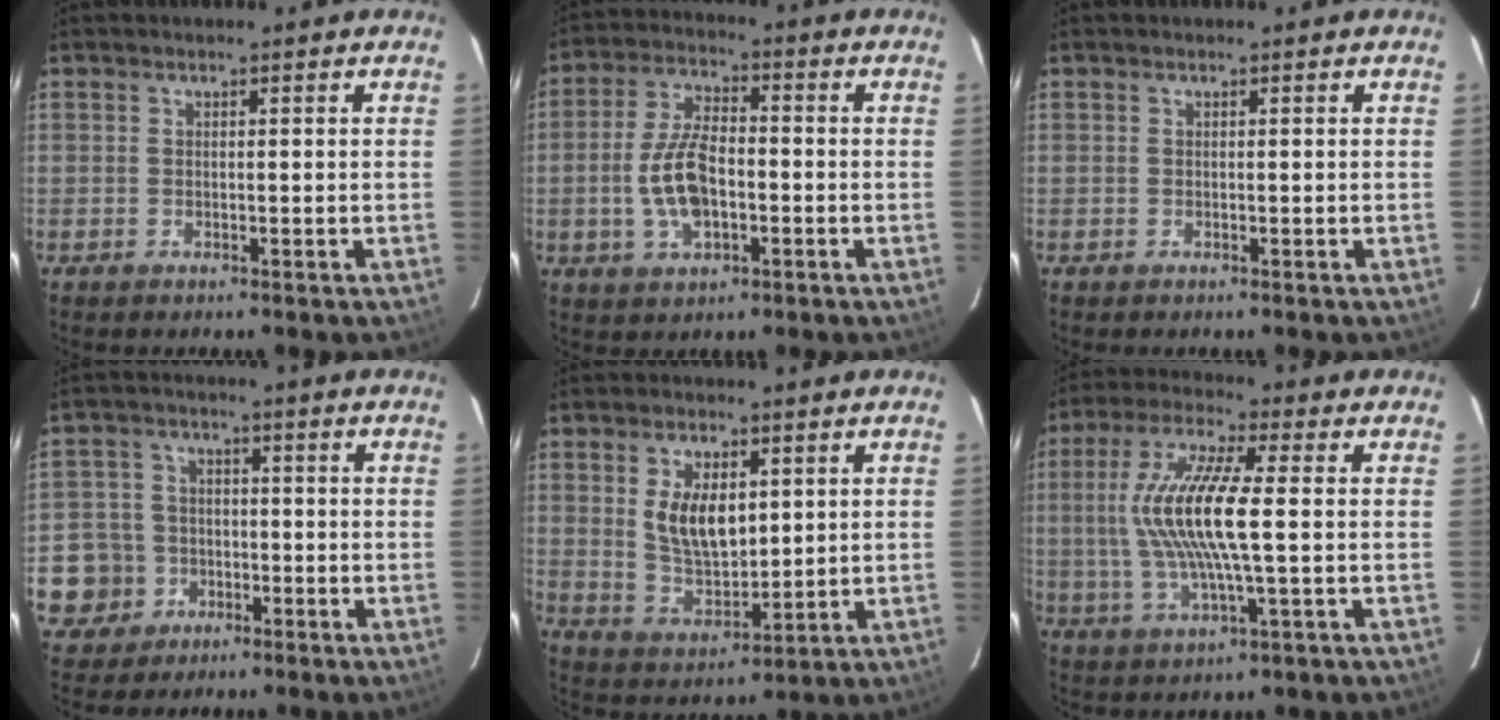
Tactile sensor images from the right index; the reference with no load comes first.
{"total": 10.0, "force": [-2.1, 5.0, 8.4], "torque": [-0.173, 0.005, -0.034]}
{"total": 0.0}
{"total": 8.4, "force": [-2.6, 7.9, 1.2], "torque": [-0.049, 0.020, -0.039]}
{"total": 9.6, "force": [2.5, 5.1, 7.7], "torque": [-0.149, -0.002, 0.060]}
{"total": 14.1, "force": [0.3, 2.4, 13.9], "torque": [-0.275, 0.001, 0.005]}